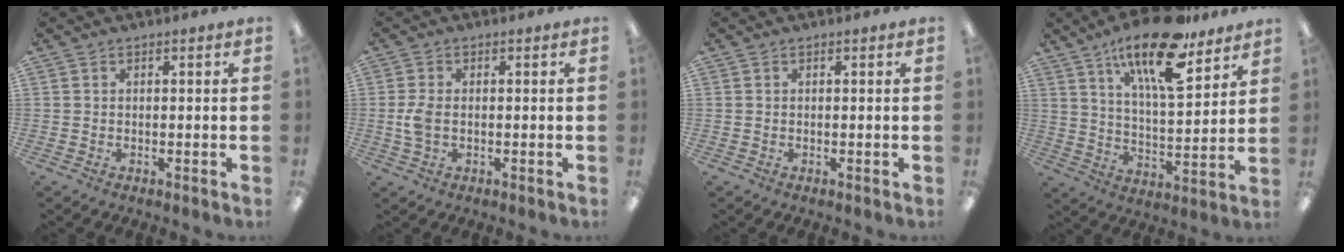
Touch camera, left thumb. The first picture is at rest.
{"total": 4.6, "force": [-0.3, 2.7, 3.7], "torque": [-0.081, -0.004, -0.011]}
{"total": 0.0}
{"total": 18.8, "force": [13.0, 6.1, 12.1], "torque": [-0.202, -0.071, 0.213]}